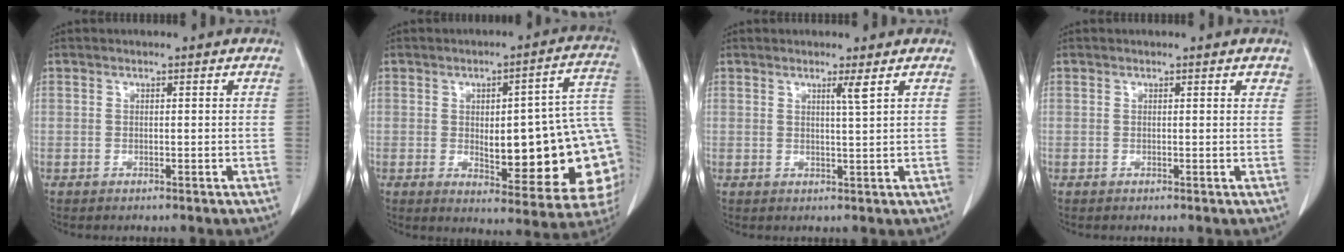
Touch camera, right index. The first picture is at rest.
{"total": 21.5, "force": [-1.4, 5.6, 20.8], "torque": [-0.190, 0.022, 0.002]}
{"total": 1.9, "force": [1.1, -0.6, 1.4], "torque": [-0.028, -0.008, 0.021]}
{"total": 1.2, "force": [0.9, 0.4, 0.6], "torque": [-0.004, 0.000, 0.006]}